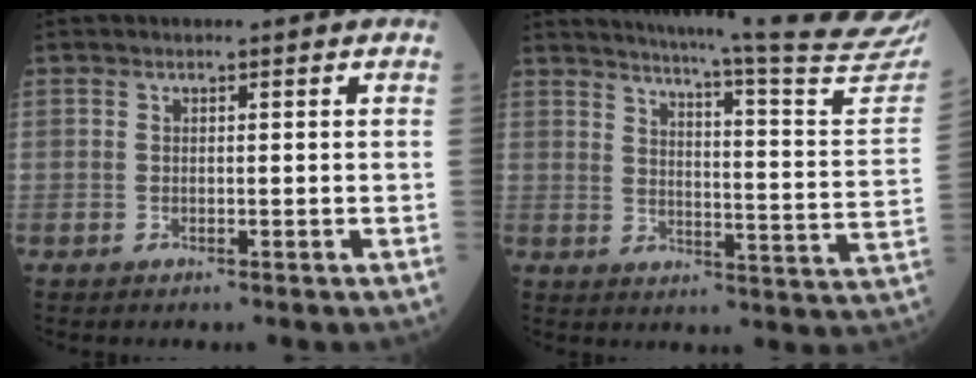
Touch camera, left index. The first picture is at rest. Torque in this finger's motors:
{"motor_torque": [0.57, -1.47, -0.17, -0.08]}